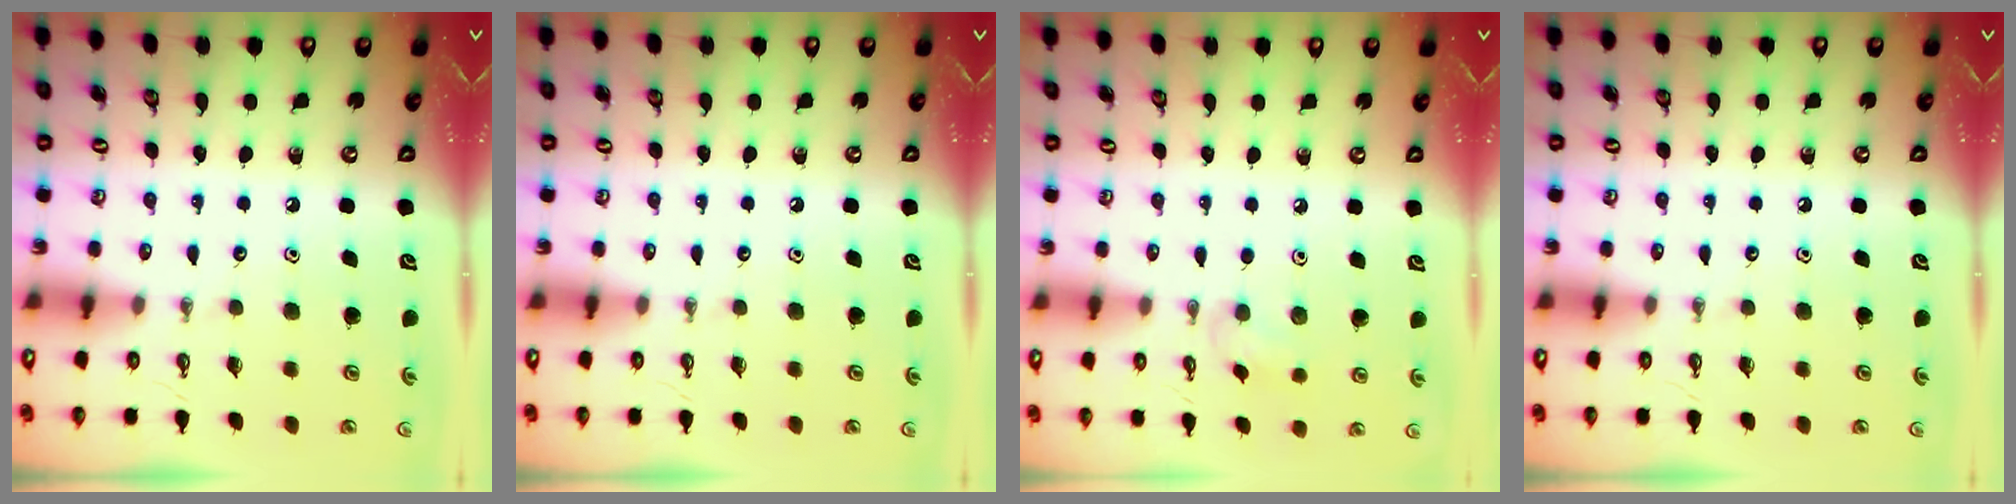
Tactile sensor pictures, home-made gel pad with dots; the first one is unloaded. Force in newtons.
{"total": 0.0}
{"total": 5.3, "press": 5.2, "slide": 0.9}
{"total": 0.0}